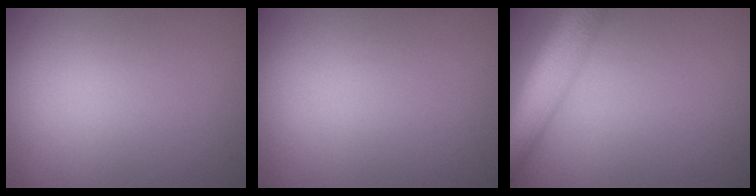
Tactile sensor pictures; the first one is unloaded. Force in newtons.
{"total": 0.0}
{"total": 8.6, "press": 8.6, "slide": 0.5}